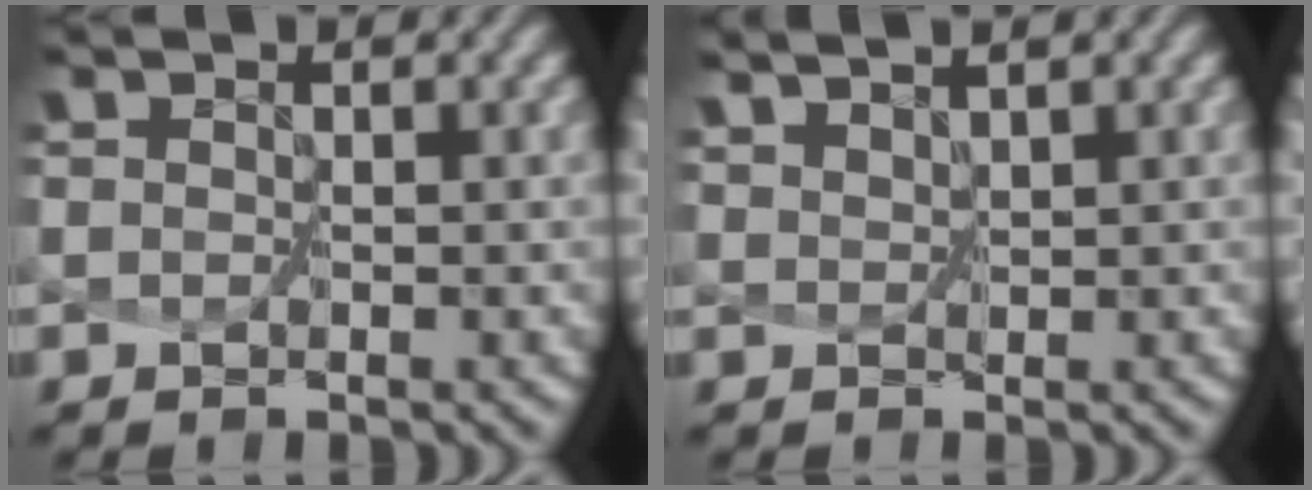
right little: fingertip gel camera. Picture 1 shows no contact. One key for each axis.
{"total": 1.7, "fx": 1.7, "fy": 0.0, "fz": 0.2, "tx": -0.017, "ty": 0.004, "tz": 0.034}